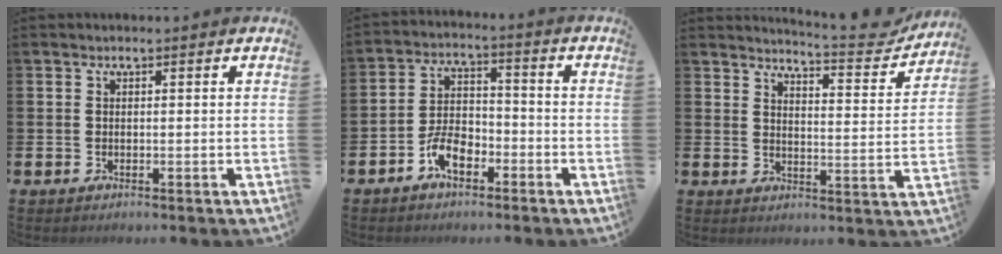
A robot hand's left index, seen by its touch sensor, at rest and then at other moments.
{"total": 5.5, "force": [-3.1, 2.9, 3.4], "torque": [-0.064, 0.013, -0.058]}
{"total": 5.5, "force": [5.3, 0.3, 1.2], "torque": [-0.024, -0.049, 0.084]}